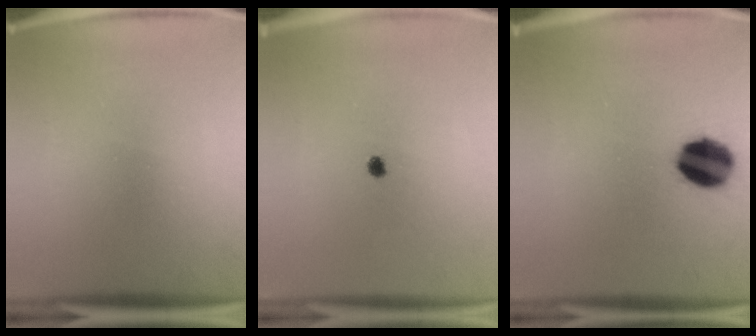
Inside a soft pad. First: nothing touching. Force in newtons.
{"total": 1.2}
{"total": 13.0}